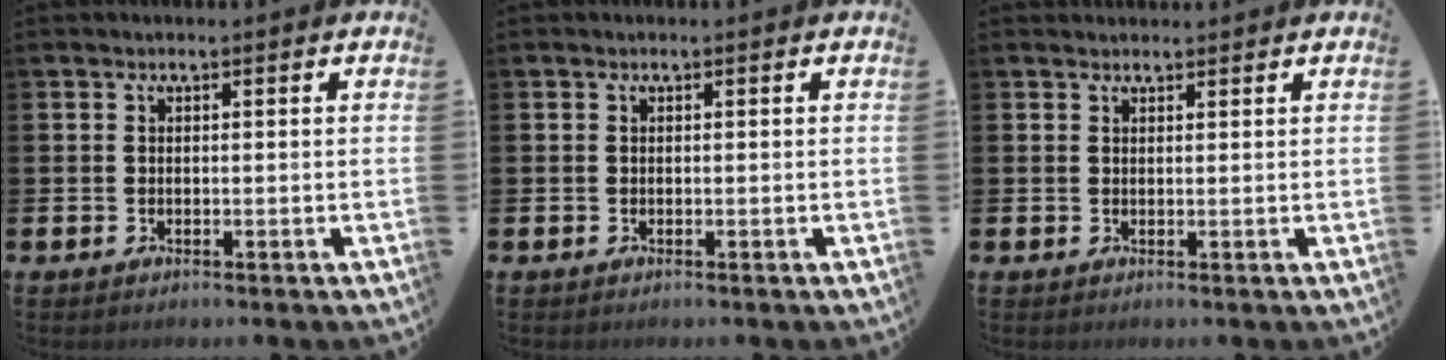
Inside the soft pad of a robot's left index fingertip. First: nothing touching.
{"total": 0.0}
{"total": 1.1, "force": [1.0, 0.3, 0.0], "torque": [0.009, 0.000, 0.017]}